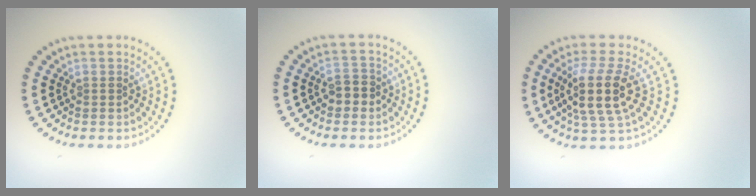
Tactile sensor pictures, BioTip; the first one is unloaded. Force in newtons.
{"total": 1.8, "press": 1.8, "slide": 0.5}
{"total": 4.5, "press": 3.6, "slide": 2.6}